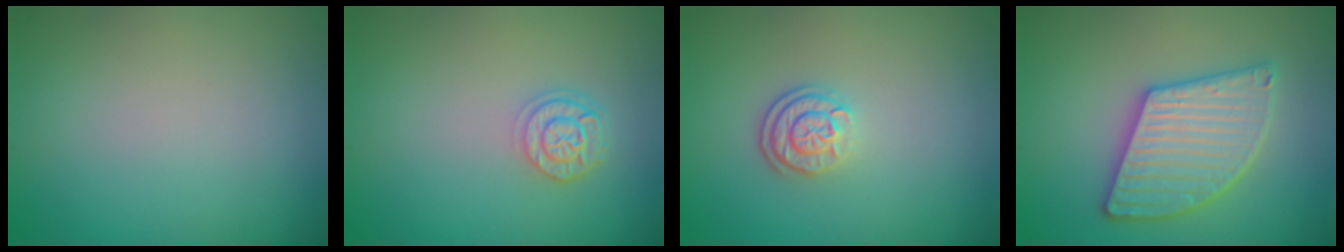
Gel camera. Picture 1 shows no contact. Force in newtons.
{"total": 2.5, "press": 2.0, "slide": 1.4}
{"total": 2.5, "press": 2.0, "slide": 1.5}
{"total": 5.5, "press": 5.5, "slide": 0.7}